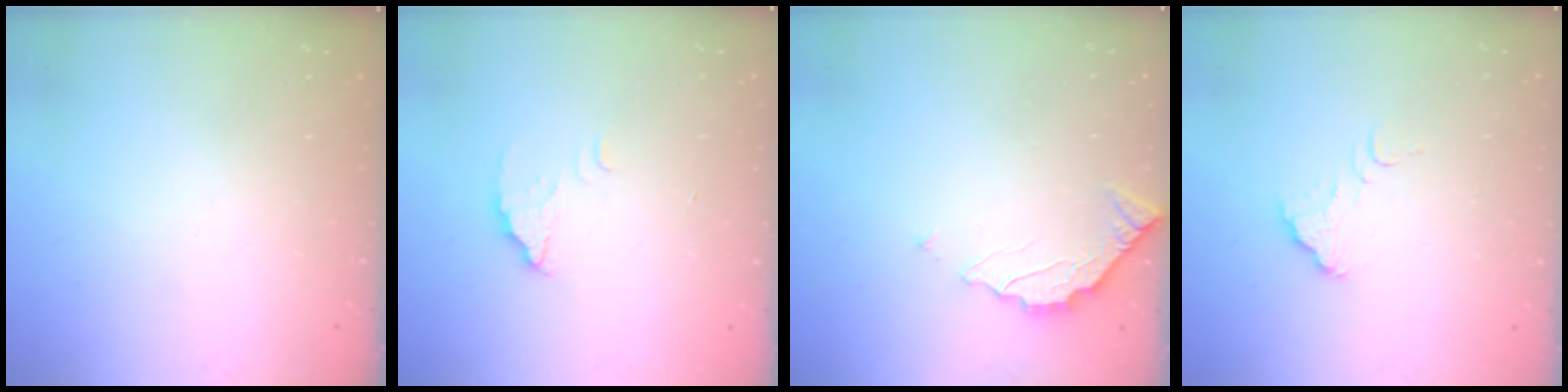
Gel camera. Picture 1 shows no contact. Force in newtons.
{"total": 2.7, "press": 2.6, "slide": 0.4}
{"total": 2.4, "press": 2.4, "slide": 0.2}
{"total": 2.7, "press": 2.7, "slide": 0.2}